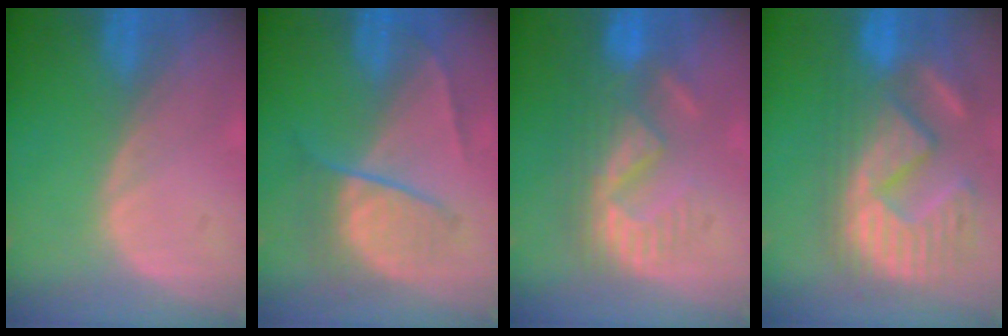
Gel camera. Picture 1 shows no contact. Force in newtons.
{"total": 6.6, "press": 6.2, "slide": 2.4}
{"total": 8.7, "press": 8.1, "slide": 3.0}
{"total": 13.2, "press": 12.1, "slide": 5.4}